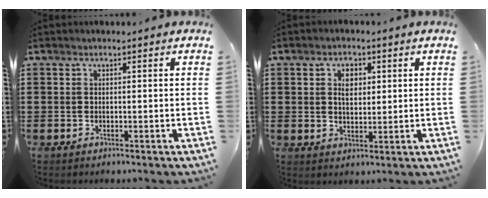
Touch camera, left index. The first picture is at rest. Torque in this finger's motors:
{"motor_torque": [-0.72, 1.02, -0.05, -0.01]}